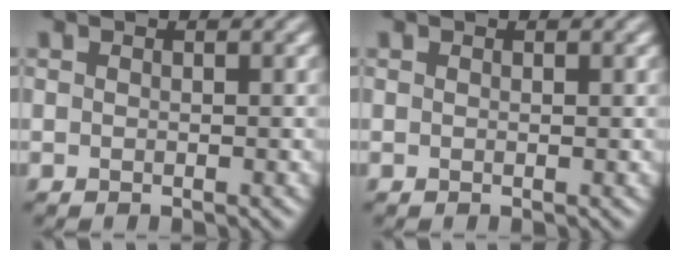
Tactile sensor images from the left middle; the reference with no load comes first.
{"total": 0.0}